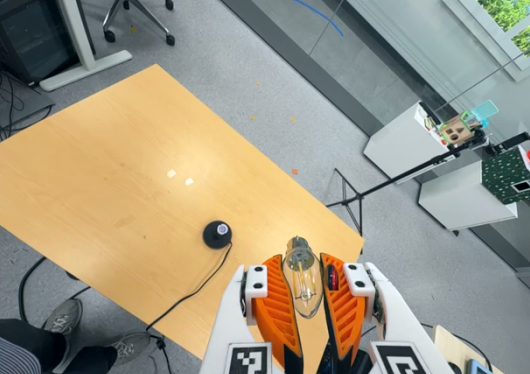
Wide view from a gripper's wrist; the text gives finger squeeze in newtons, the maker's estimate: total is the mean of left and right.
{"total": 20.8, "left": 25.6, "right": 16.0}